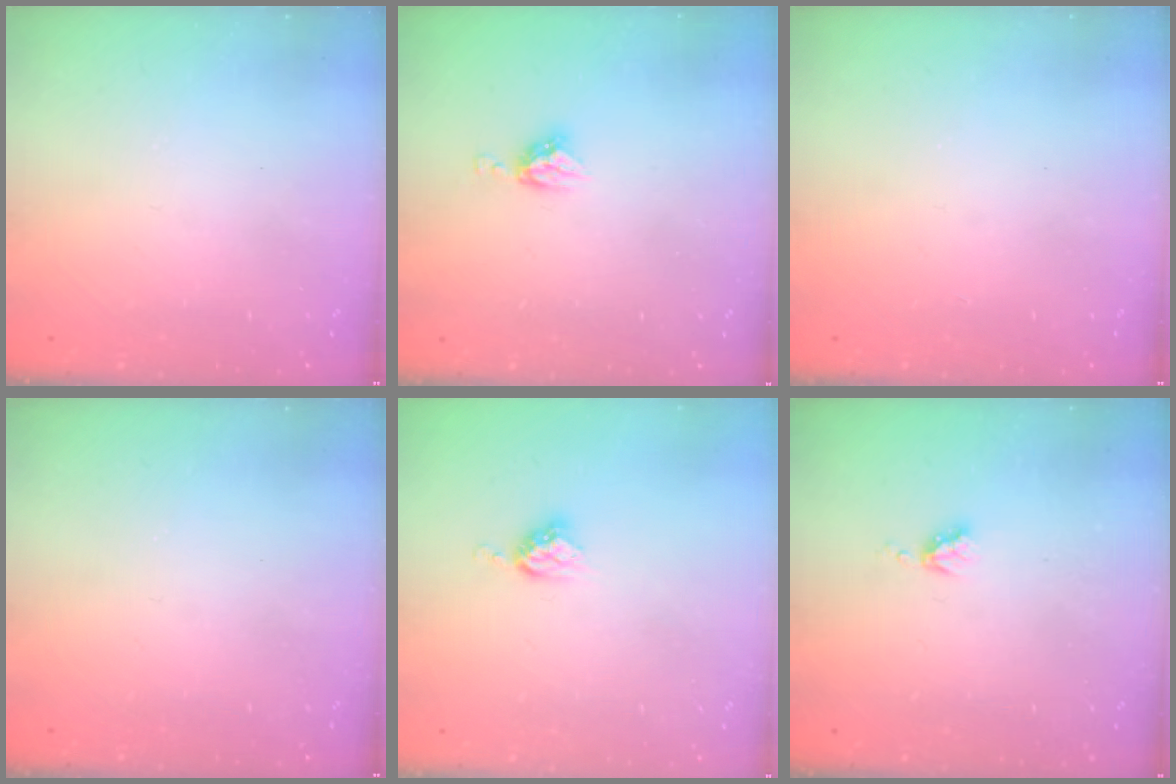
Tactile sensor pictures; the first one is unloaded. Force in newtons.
{"total": 5.0, "press": 4.9, "slide": 0.3}
{"total": 1.1, "press": 1.1, "slide": 0.1}
{"total": 0.0}
{"total": 5.8, "press": 5.8, "slide": 0.3}
{"total": 3.8, "press": 3.7, "slide": 0.6}